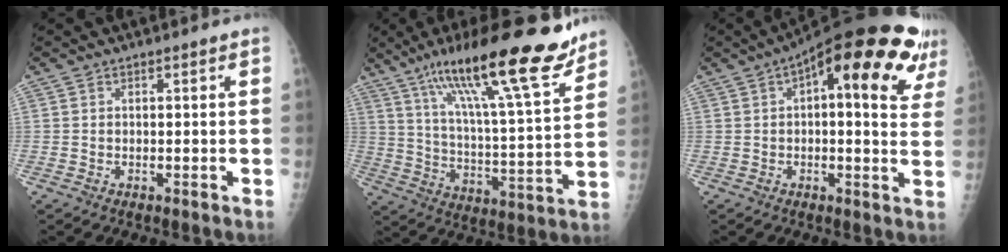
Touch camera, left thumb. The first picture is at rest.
{"total": 24.7, "force": [16.8, 4.2, 17.6], "torque": [-0.267, -0.058, 0.274]}
{"total": 22.4, "force": [9.8, 7.5, 18.7], "torque": [-0.242, 0.014, 0.124]}